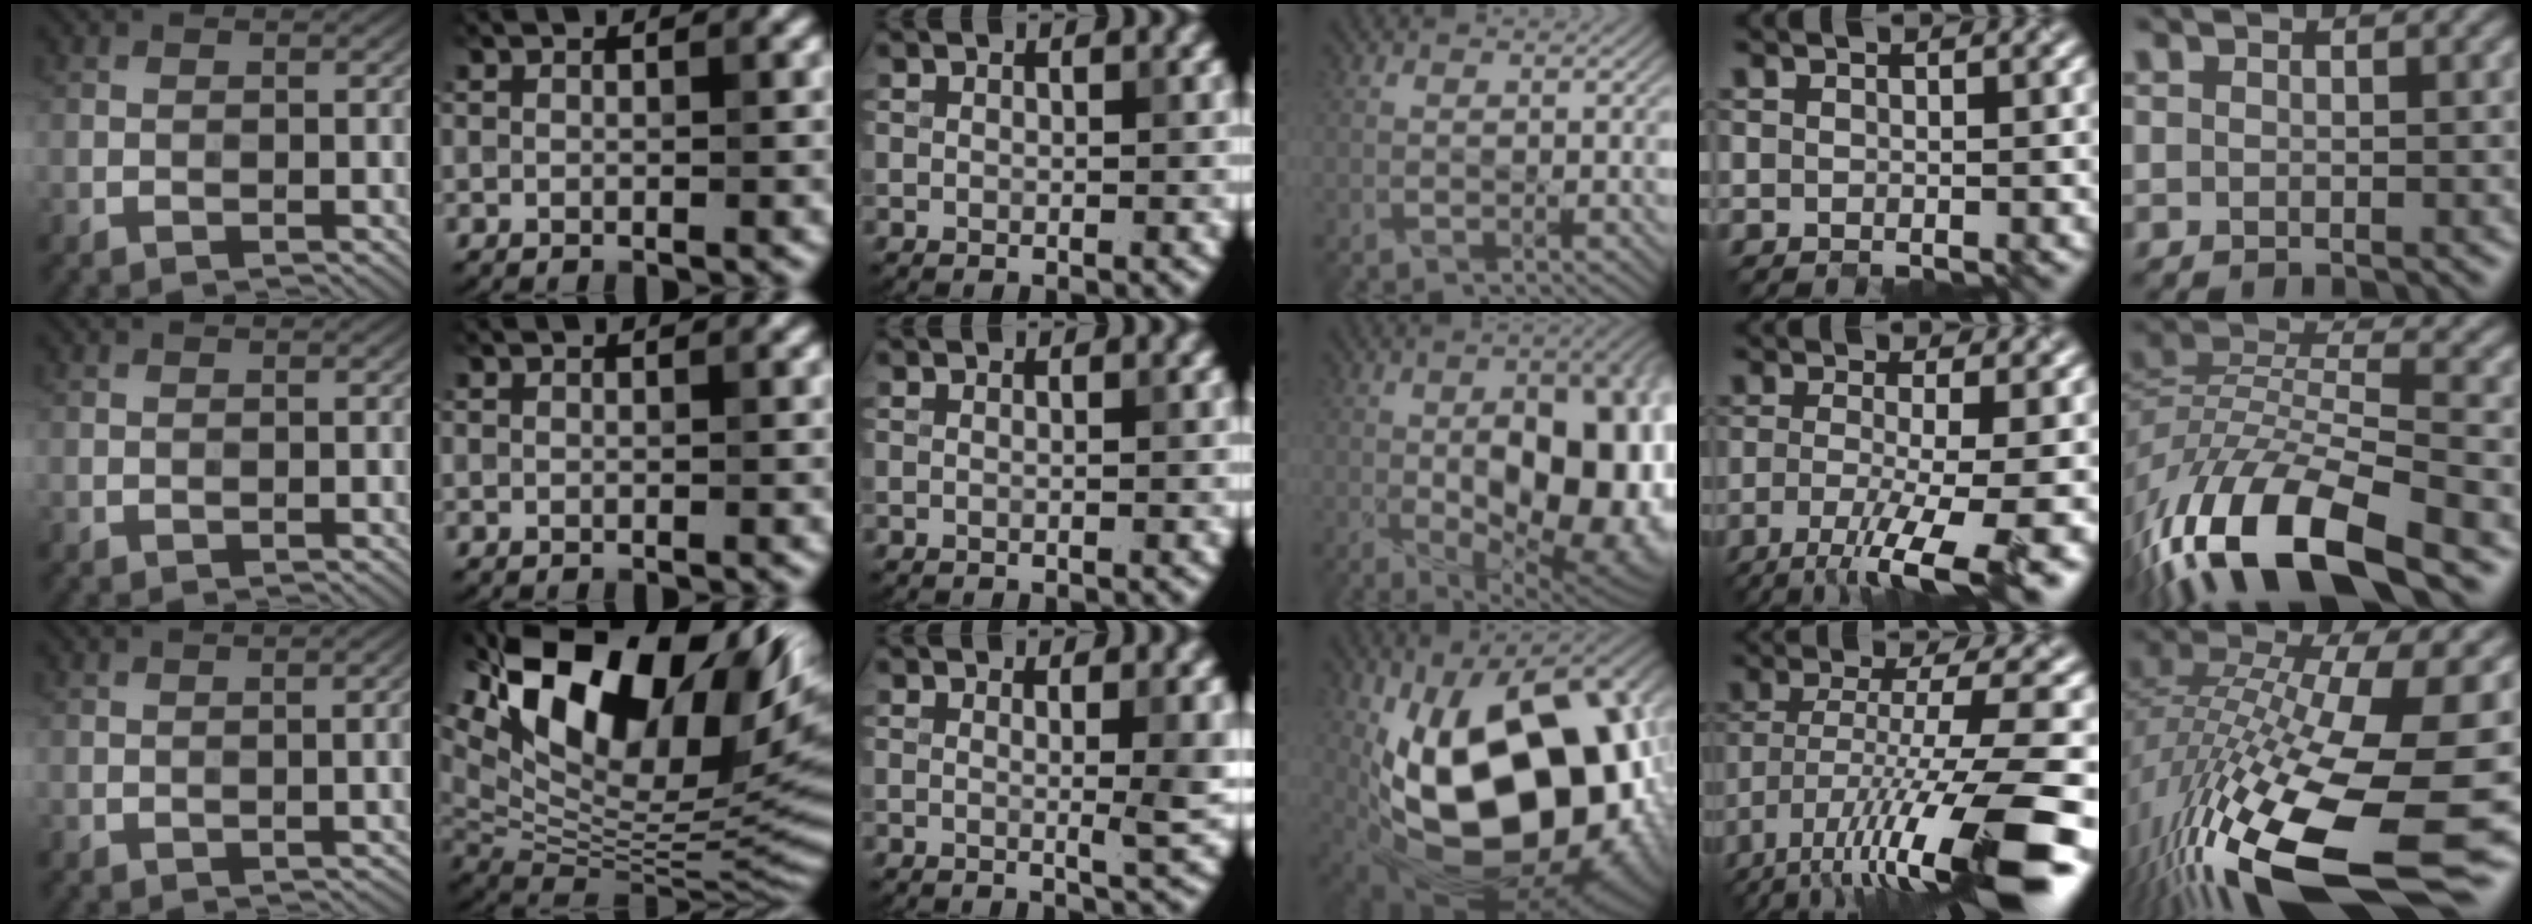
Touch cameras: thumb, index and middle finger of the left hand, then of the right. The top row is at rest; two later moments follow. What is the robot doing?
{"motion": "open", "object": "stapler"}